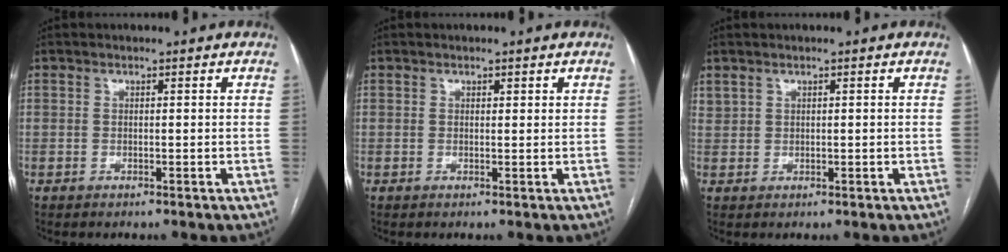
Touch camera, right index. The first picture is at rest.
{"total": 0.6, "force": [0.4, 0.3, 0.3], "torque": [-0.003, 0.000, 0.004]}
{"total": 1.4, "force": [1.1, 0.7, 0.3], "torque": [-0.008, 0.008, 0.025]}